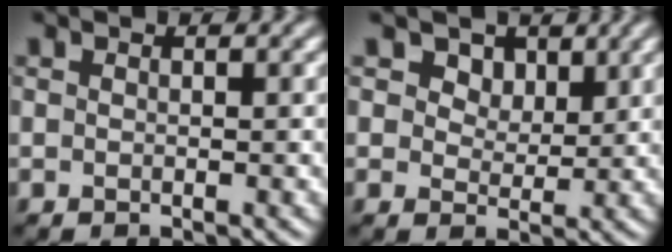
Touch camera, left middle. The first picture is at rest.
{"total": 3.1, "force": [2.0, 2.2, 0.9], "torque": [-0.029, -0.011, 0.033]}